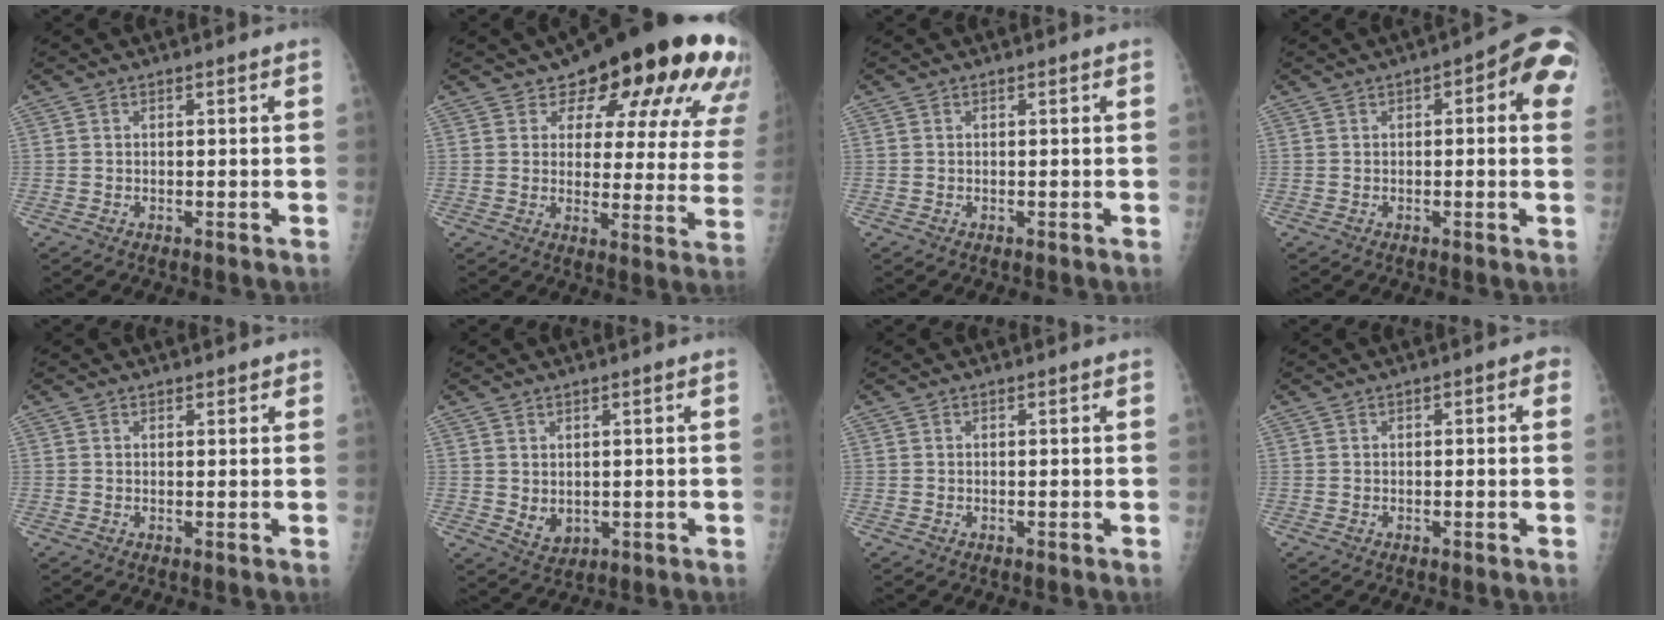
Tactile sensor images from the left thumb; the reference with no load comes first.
{"total": 23.5, "force": [15.1, 10.0, 15.0], "torque": [-0.166, -0.054, 0.182]}
{"total": 0.0}
{"total": 9.8, "force": [2.7, 3.7, 8.7], "torque": [-0.075, 0.015, 0.020]}
{"total": 1.3, "force": [1.1, 0.7, 0.3], "torque": [0.009, -0.005, 0.009]}
{"total": 3.5, "force": [0.7, 2.6, 2.2], "torque": [-0.030, -0.014, 0.026]}
{"total": 0.0}
{"total": 2.0, "force": [0.6, 1.0, 1.6], "torque": [-0.014, 0.007, 0.002]}